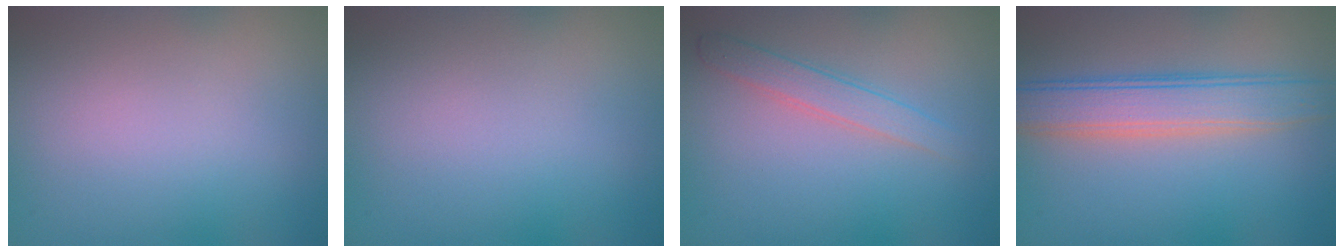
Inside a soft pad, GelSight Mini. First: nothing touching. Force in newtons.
{"total": 0.0}
{"total": 2.1, "press": 2.1, "slide": 0.0}
{"total": 4.9, "press": 4.9, "slide": 0.3}